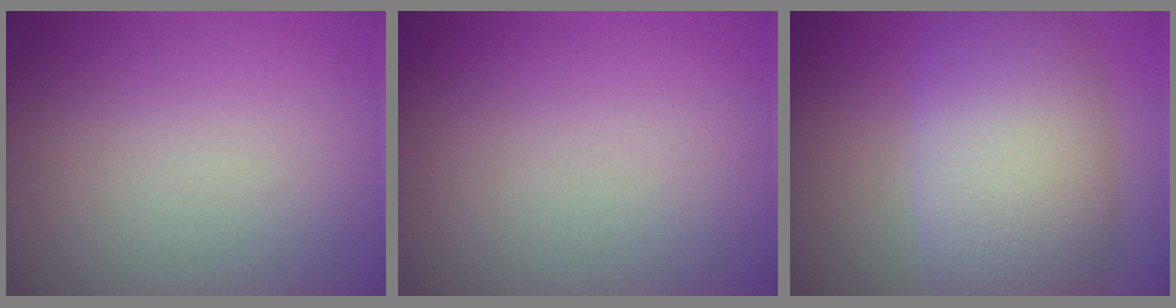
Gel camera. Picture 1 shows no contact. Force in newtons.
{"total": 0.0}
{"total": 11.3, "press": 11.3, "slide": 0.5}